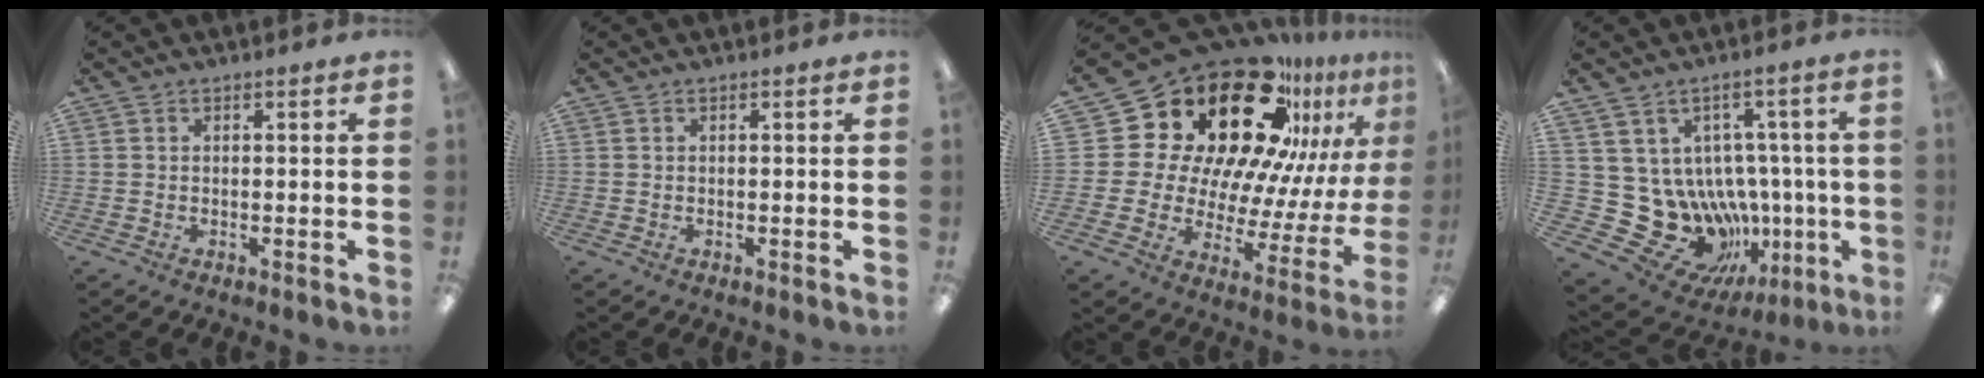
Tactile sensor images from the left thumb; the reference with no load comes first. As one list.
[{"total": 0.0}, {"total": 30.2, "force": [18.6, 16.8, 16.9], "torque": [-0.264, -0.176, 0.359]}, {"total": 16.8, "force": [-1.7, 14.7, 7.9], "torque": [-0.166, -0.026, 0.025]}]